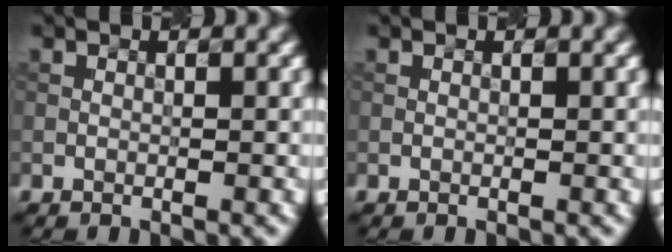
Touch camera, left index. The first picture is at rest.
{"total": 0.0}